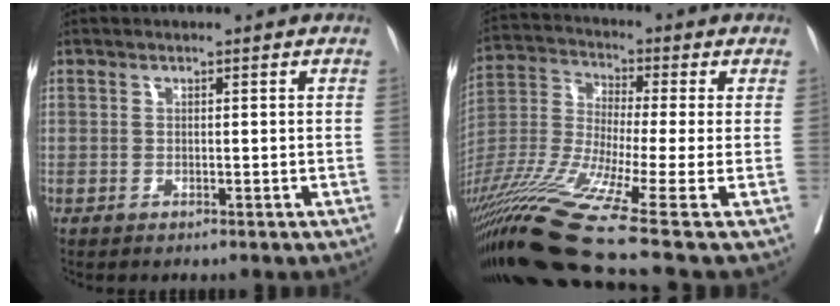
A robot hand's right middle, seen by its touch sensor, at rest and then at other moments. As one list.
[{"total": 17.4, "force": [-9.4, -2.3, 14.4], "torque": [-0.310, -0.048, -0.188]}]